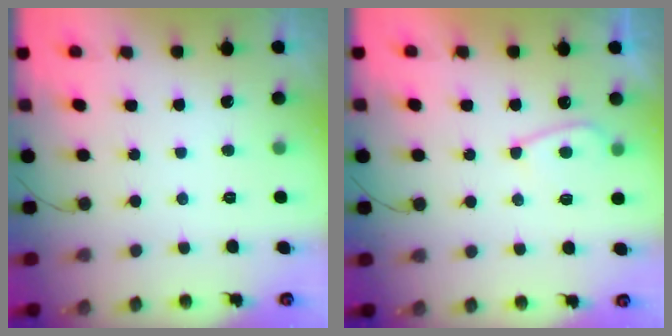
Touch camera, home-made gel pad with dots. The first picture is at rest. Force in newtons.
{"total": 4.5, "press": 4.4, "slide": 0.6}